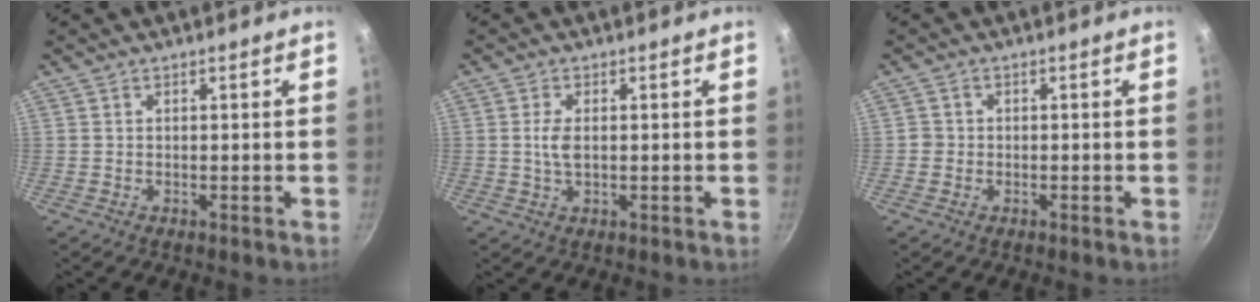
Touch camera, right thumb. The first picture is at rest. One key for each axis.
{"total": 3.3, "fx": 0.2, "fy": 1.8, "fz": 2.7, "tx": -0.051, "ty": 0.001, "tz": 0.005}
{"total": 1.4, "fx": -0.6, "fy": 1.2, "fz": 0.3, "tx": 0.000, "ty": 0.007, "tz": -0.010}